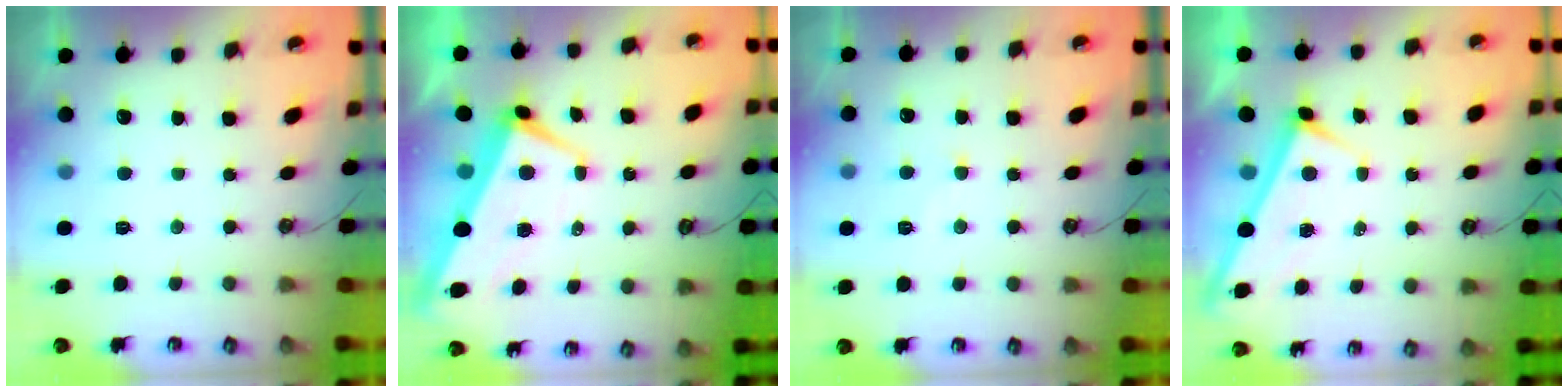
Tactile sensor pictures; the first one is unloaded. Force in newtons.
{"total": 1.6, "press": 0.9, "slide": 1.3}
{"total": 2.0, "press": 2.0, "slide": 0.4}
{"total": 1.3, "press": 1.3, "slide": 0.3}